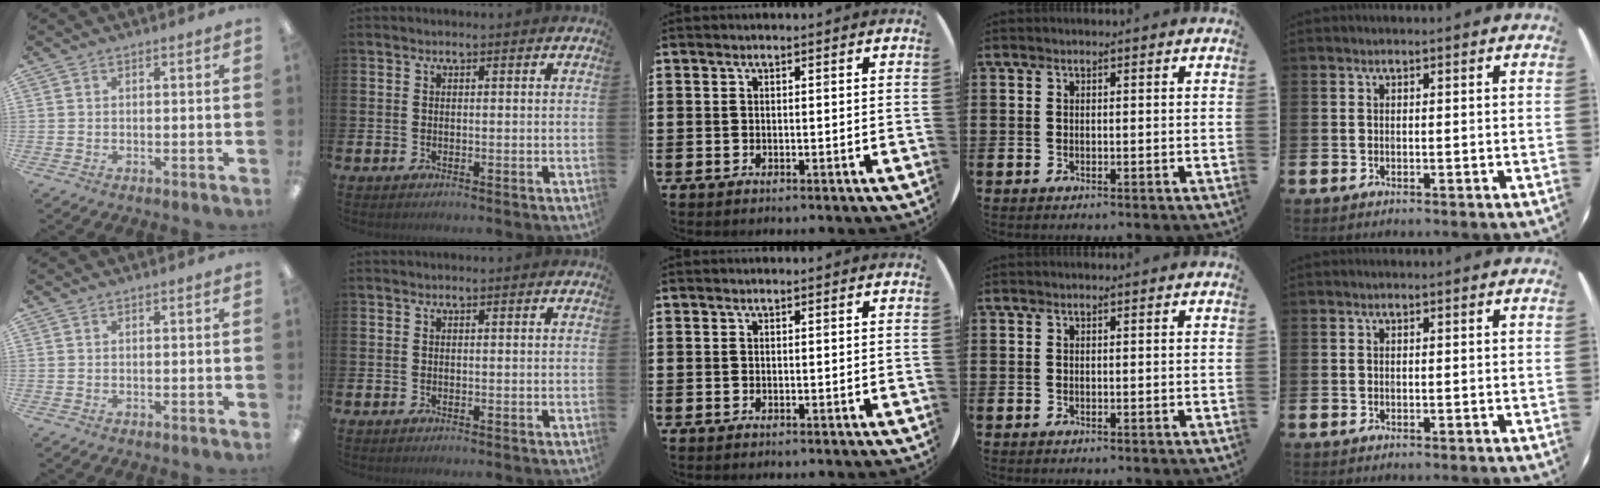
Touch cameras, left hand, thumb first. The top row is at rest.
{}